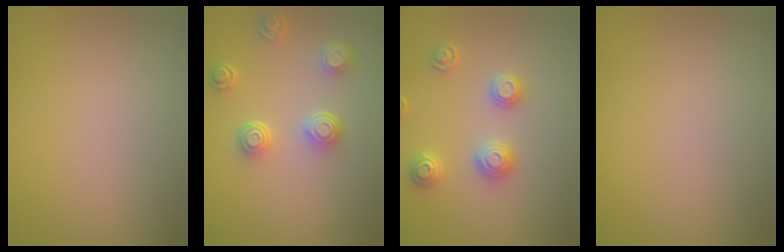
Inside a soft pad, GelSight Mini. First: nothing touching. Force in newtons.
{"total": 4.3, "press": 3.5, "slide": 2.5}
{"total": 2.8, "press": 2.7, "slide": 0.8}
{"total": 0.0}